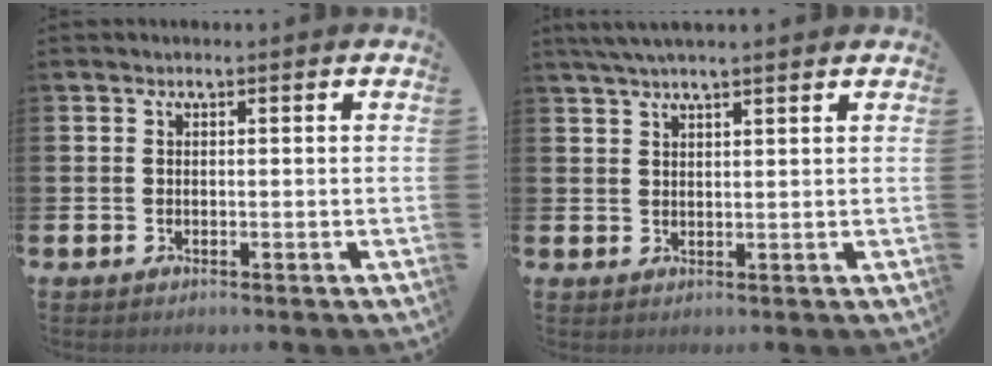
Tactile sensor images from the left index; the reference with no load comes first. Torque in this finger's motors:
{"motor_torque": [1.08, -1.06, 0.00, 0.21]}